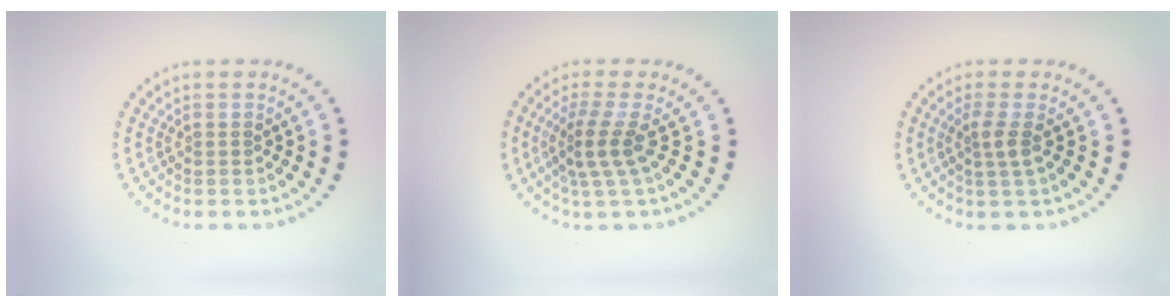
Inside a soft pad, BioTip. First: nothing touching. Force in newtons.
{"total": 3.0, "press": 2.0, "slide": 2.2}
{"total": 1.8, "press": 1.3, "slide": 1.3}